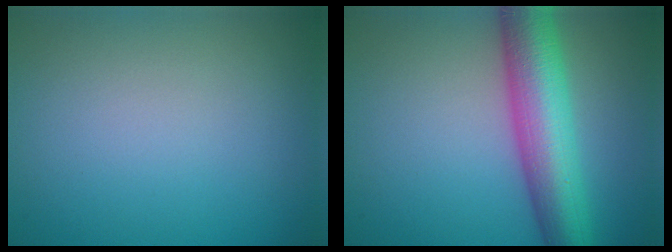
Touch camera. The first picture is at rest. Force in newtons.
{"total": 8.7, "press": 8.7, "slide": 0.2}